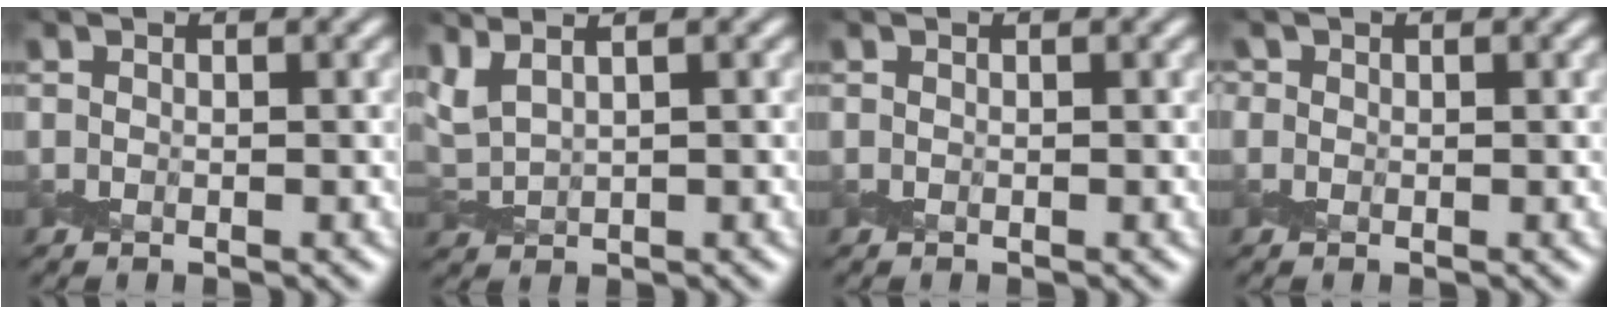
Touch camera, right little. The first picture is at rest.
{"total": 1.7, "force": [1.4, 0.1, 1.0], "torque": [-0.036, 0.009, 0.035]}
{"total": 0.0}
{"total": 0.6, "force": [0.0, 0.6, 0.1], "torque": [-0.002, 0.000, -0.001]}